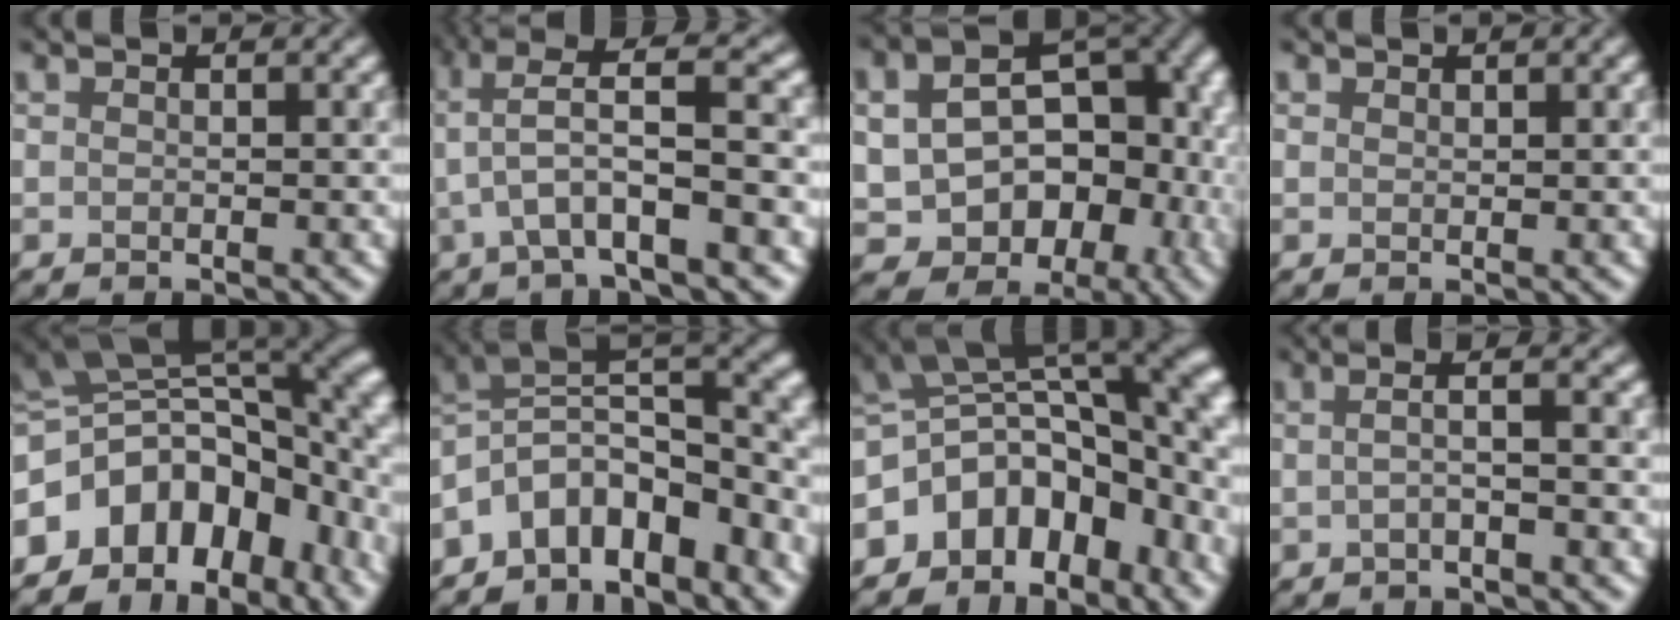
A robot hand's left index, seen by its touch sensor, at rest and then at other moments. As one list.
[{"total": 6.2, "force": [-1.0, 0.1, 6.1], "torque": [-0.133, 0.007, 0.017]}, {"total": 10.5, "force": [-2.7, 7.5, 6.8], "torque": [-0.118, -0.045, 0.015]}, {"total": 1.2, "force": [0.2, -0.8, -0.8], "torque": [0.006, -0.013, 0.021]}, {"total": 11.9, "force": [-5.9, 8.2, 6.4], "torque": [-0.125, -0.018, -0.062]}, {"total": 9.7, "force": [-6.6, 4.0, 5.8], "torque": [-0.097, 0.001, -0.082]}, {"total": 9.7, "force": [-6.1, 6.1, 4.5], "torque": [-0.079, -0.012, -0.074]}, {"total": 1.8, "force": [-1.4, -0.8, 0.9], "torque": [-0.032, -0.010, 0.009]}]